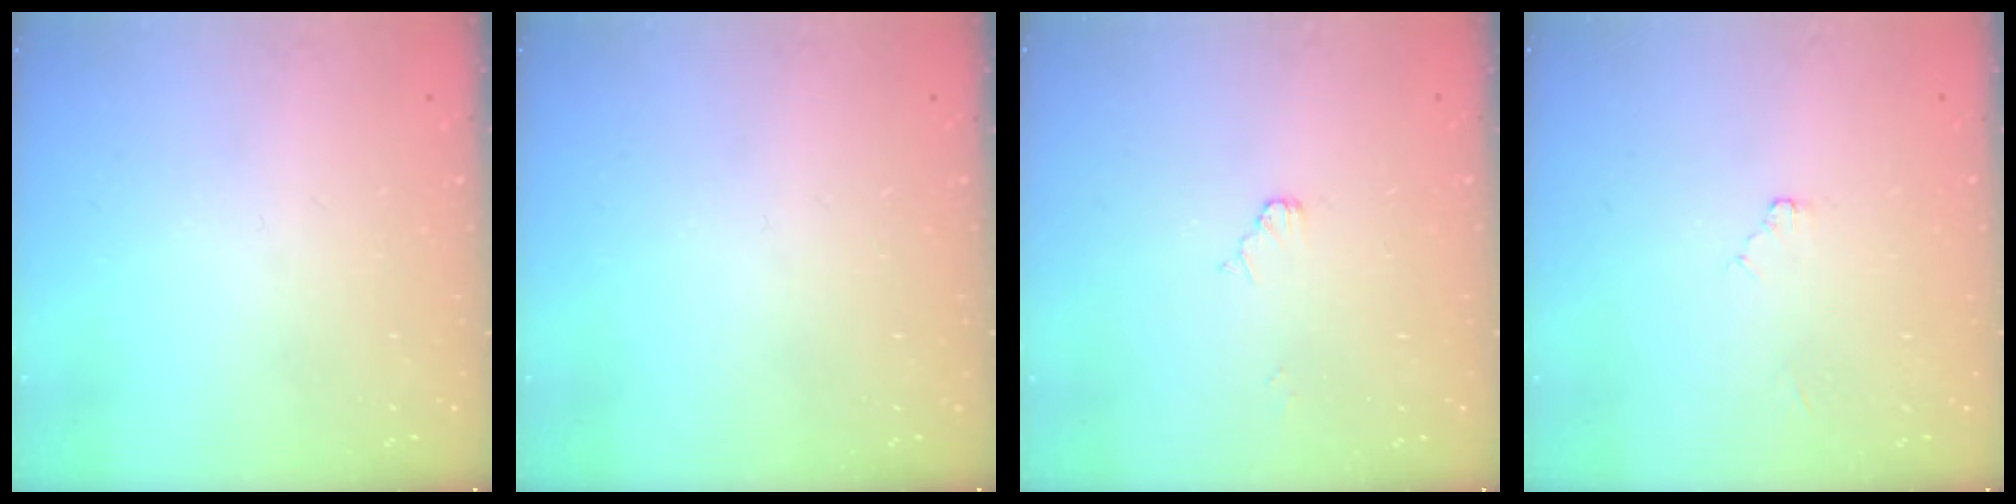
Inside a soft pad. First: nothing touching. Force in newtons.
{"total": 0.0}
{"total": 2.0, "press": 2.0, "slide": 0.2}
{"total": 2.4, "press": 2.4, "slide": 0.4}